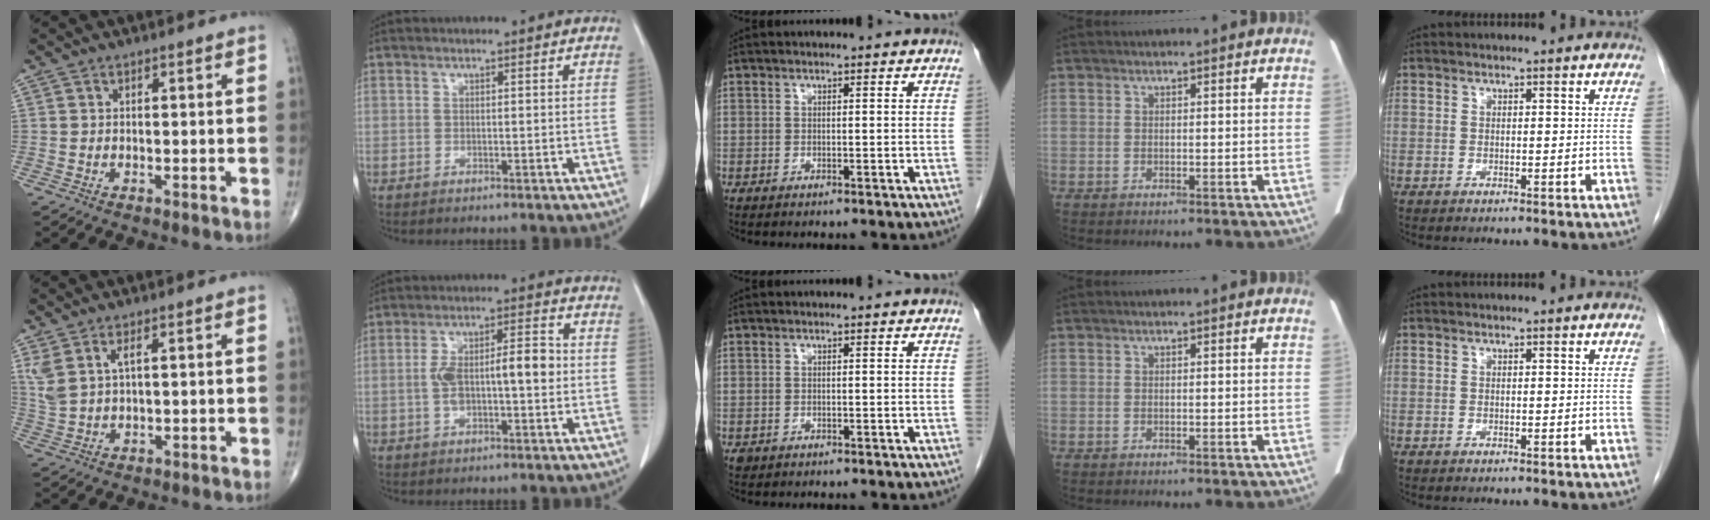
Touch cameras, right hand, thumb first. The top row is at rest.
{"thumb": {"total": 5.2, "force": [2.3, 2.0, 4.2], "torque": [-0.108, -0.005, 0.055]}, "index": {"total": 8.9, "force": [-0.3, 2.7, 8.5], "torque": [-0.160, 0.025, -0.004]}, "middle": {"total": 0.6, "force": [-0.3, 0.5, 0.1], "torque": [-0.008, 0.001, -0.001]}}